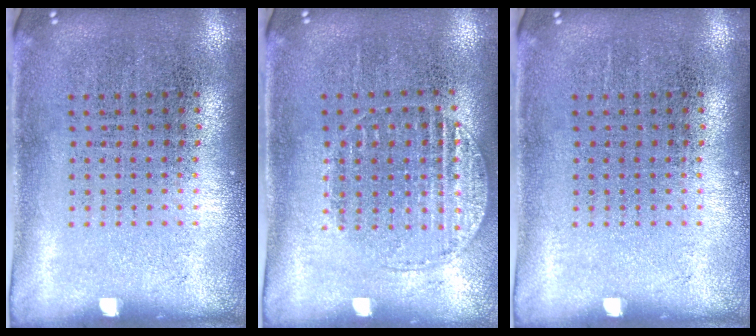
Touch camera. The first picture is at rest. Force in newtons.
{"total": 1.1, "press": 1.1, "slide": 0.2}
{"total": 0.0}